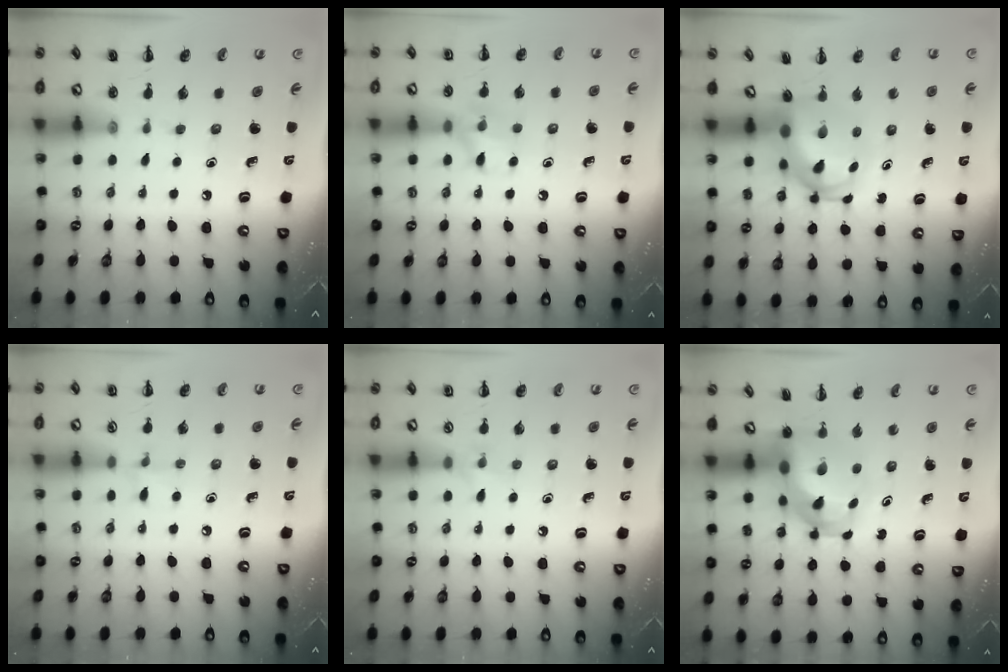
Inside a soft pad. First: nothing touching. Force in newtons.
{"total": 8.9, "press": 8.8, "slide": 1.4}
{"total": 5.1, "press": 5.0, "slide": 0.9}
{"total": 4.0, "press": 3.8, "slide": 1.4}
{"total": 4.5, "press": 4.4, "slide": 1.1}
{"total": 5.6, "press": 5.4, "slide": 1.3}